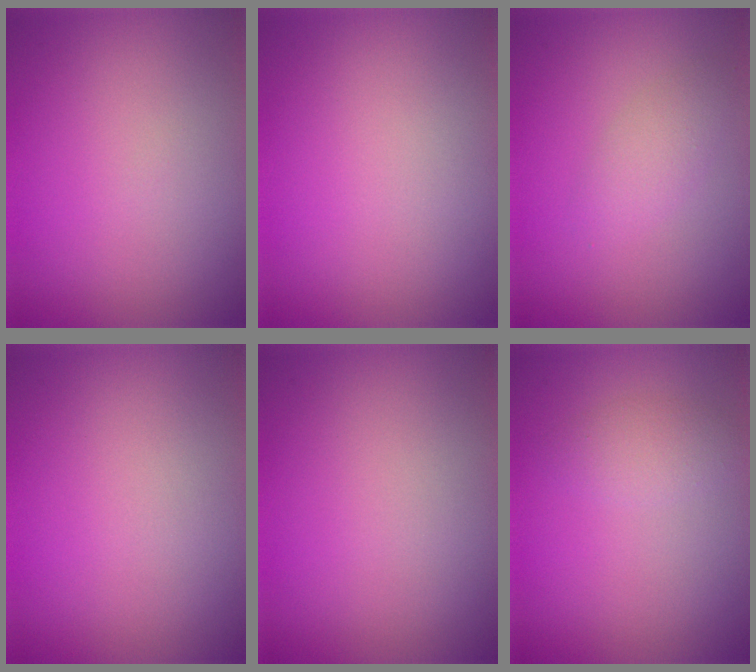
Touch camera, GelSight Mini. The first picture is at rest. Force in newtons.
{"total": 0.0}
{"total": 1.9, "press": 1.9, "slide": 0.2}
{"total": 0.0}
{"total": 0.0}
{"total": 1.8, "press": 1.8, "slide": 0.2}